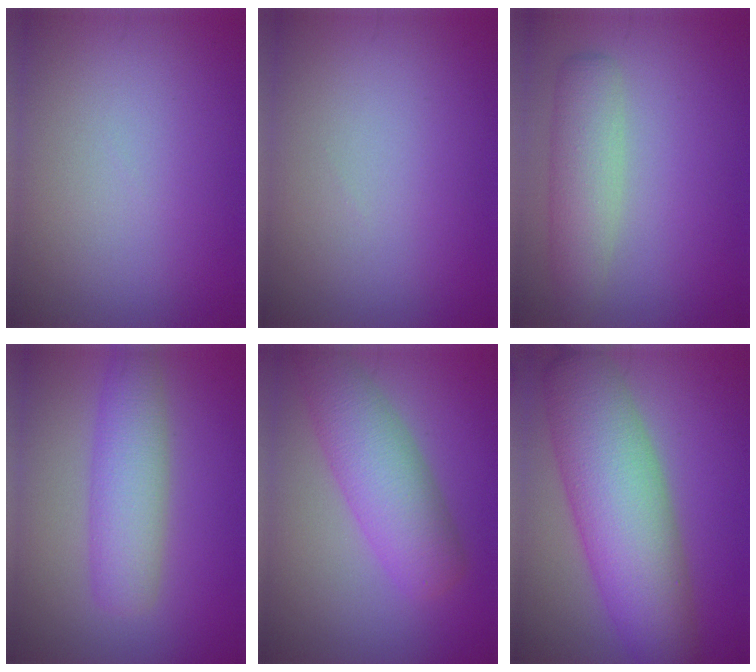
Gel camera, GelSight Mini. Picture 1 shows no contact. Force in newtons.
{"total": 0.0}
{"total": 3.8, "press": 3.8, "slide": 0.1}
{"total": 4.7, "press": 4.7, "slide": 0.2}
{"total": 6.0, "press": 6.0, "slide": 0.2}
{"total": 10.1, "press": 10.1, "slide": 0.4}